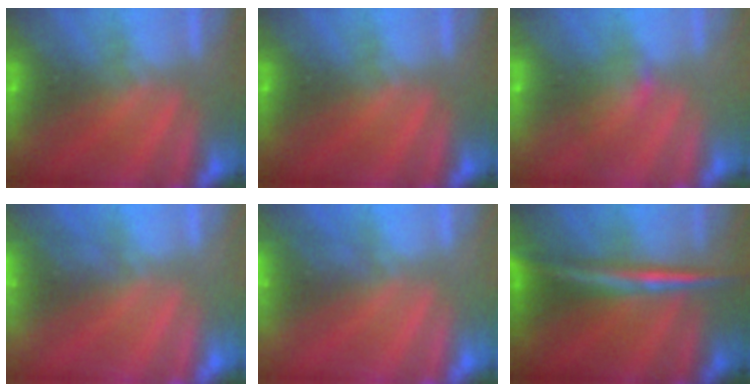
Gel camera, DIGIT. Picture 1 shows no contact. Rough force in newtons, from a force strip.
{"total": 0.0}
{"total": 2.2}
{"total": 2.6}
{"total": 2.6}
{"total": 2.9}